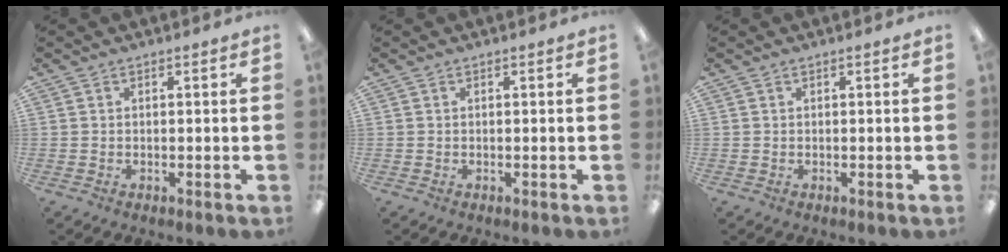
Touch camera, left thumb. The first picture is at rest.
{"total": 0.0}
{"total": 0.0}